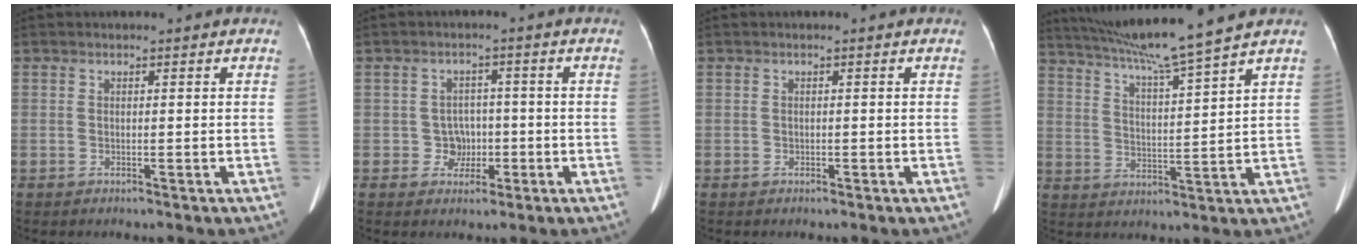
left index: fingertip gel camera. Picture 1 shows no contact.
{"total": 3.3, "force": [-0.9, 3.1, 0.8], "torque": [-0.005, 0.010, -0.011]}
{"total": 0.0}
{"total": 12.3, "force": [10.5, -2.2, 6.0], "torque": [-0.105, -0.003, 0.174]}